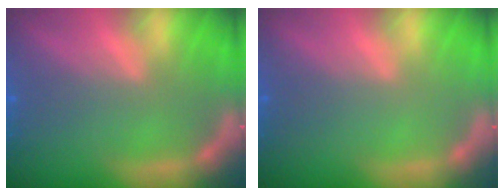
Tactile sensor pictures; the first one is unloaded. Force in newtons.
{"total": 0.0}